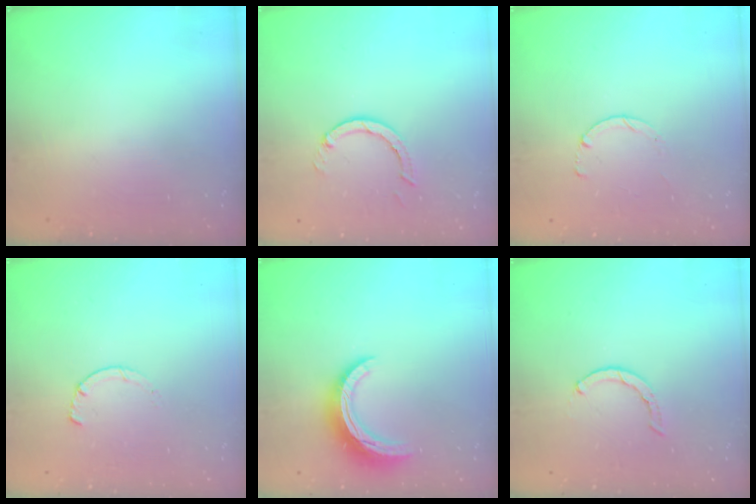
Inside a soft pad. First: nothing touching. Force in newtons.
{"total": 3.7, "press": 3.7, "slide": 0.1}
{"total": 0.0}
{"total": 1.8, "press": 1.7, "slide": 0.3}
{"total": 11.8, "press": 11.8, "slide": 0.9}
{"total": 0.7, "press": 0.6, "slide": 0.2}